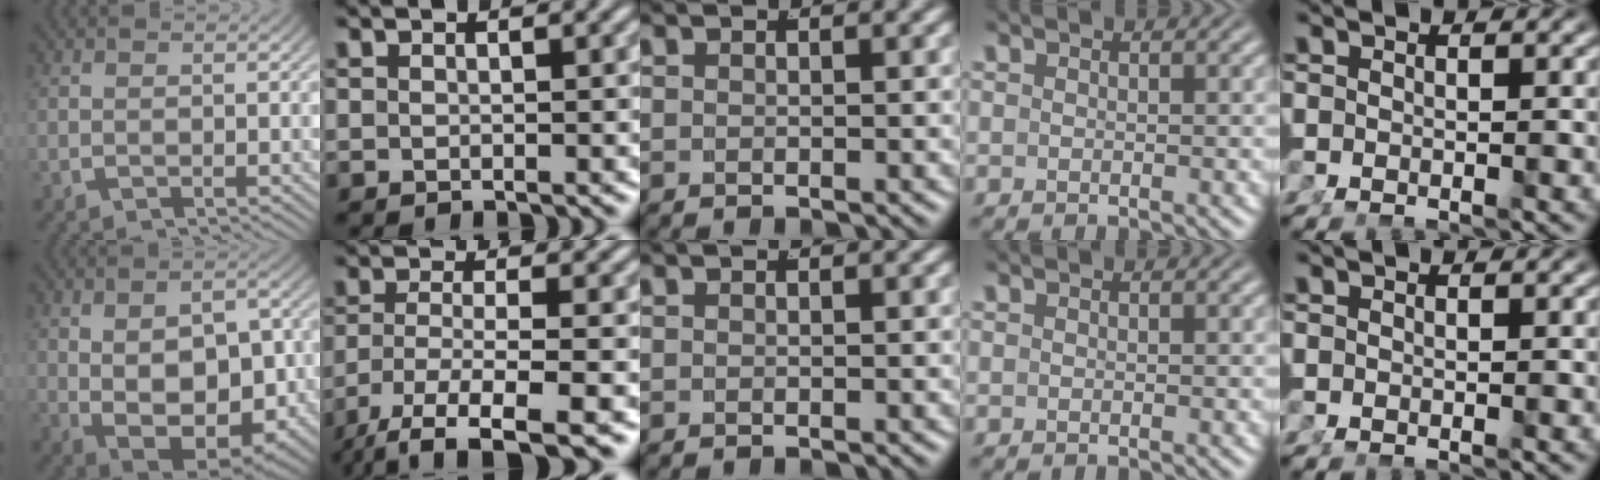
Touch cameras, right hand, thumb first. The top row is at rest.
{"thumb": {"total": 11.3, "force": [-1.9, 7.3, 8.5], "torque": [-0.172, -0.060, 0.000]}, "index": {"total": 9.6, "force": [-7.1, 3.1, 5.6], "torque": [-0.105, -0.048, -0.082]}}